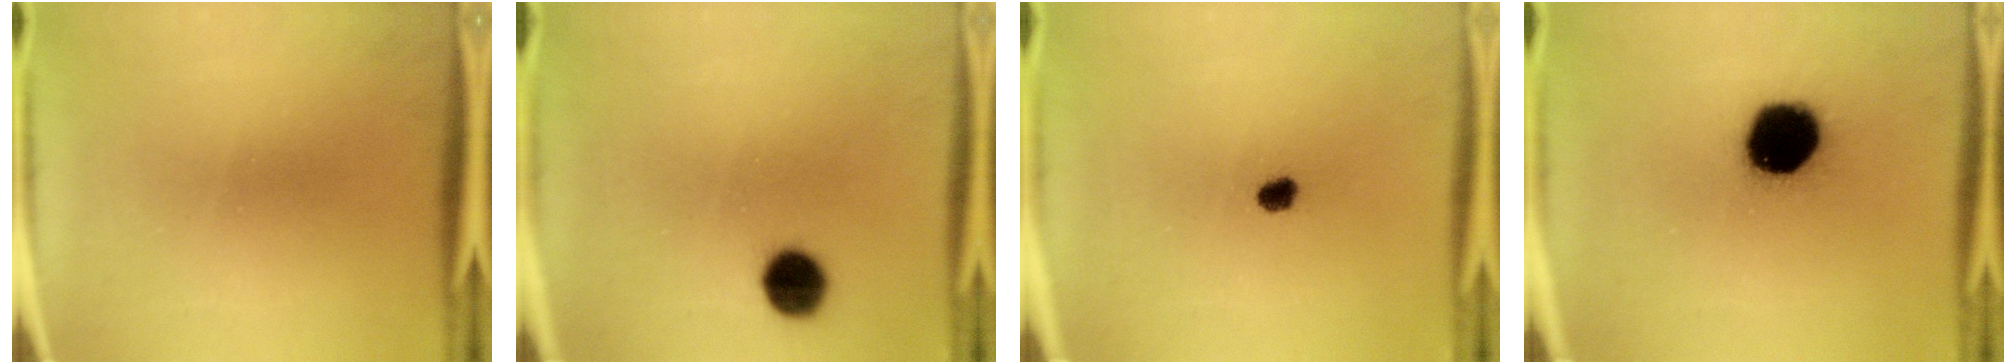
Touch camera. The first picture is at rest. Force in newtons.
{"total": 8.1}
{"total": 2.1}
{"total": 19.2}